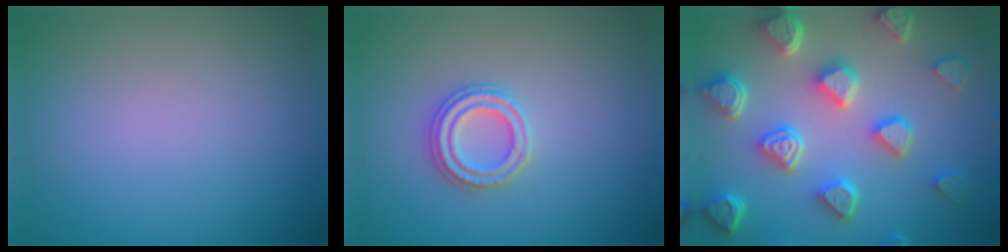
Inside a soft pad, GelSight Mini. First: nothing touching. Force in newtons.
{"total": 2.4, "press": 2.4, "slide": 0.2}
{"total": 7.6, "press": 6.0, "slide": 4.7}